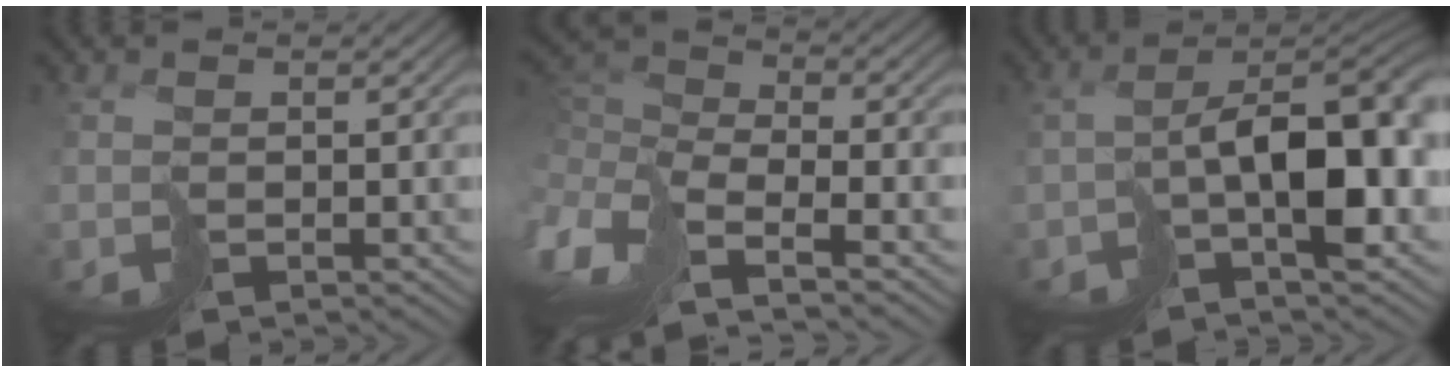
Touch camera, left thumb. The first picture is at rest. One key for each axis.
{"total": 8.3, "fx": -3.0, "fy": 3.8, "fz": 6.7, "tx": -0.190, "ty": -0.001, "tz": -0.067}
{"total": 9.8, "fx": -2.0, "fy": 4.1, "fz": 8.7, "tx": -0.128, "ty": 0.005, "tz": -0.028}